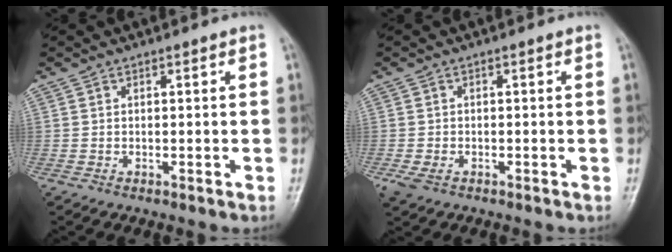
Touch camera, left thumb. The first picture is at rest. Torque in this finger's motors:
{"motor_torque": [0.53, 0.88, 0.25, -0.24, 0.12]}